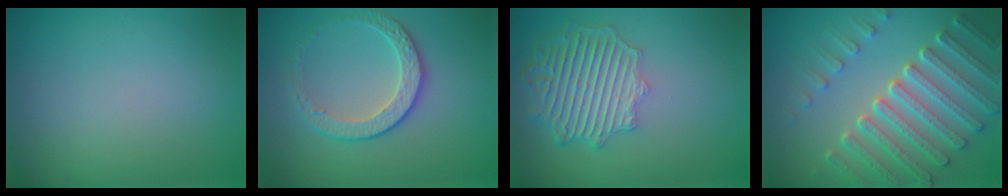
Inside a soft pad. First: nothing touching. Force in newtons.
{"total": 2.8, "press": 2.4, "slide": 1.4}
{"total": 6.4, "press": 4.9, "slide": 4.1}
{"total": 7.4, "press": 5.5, "slide": 4.9}